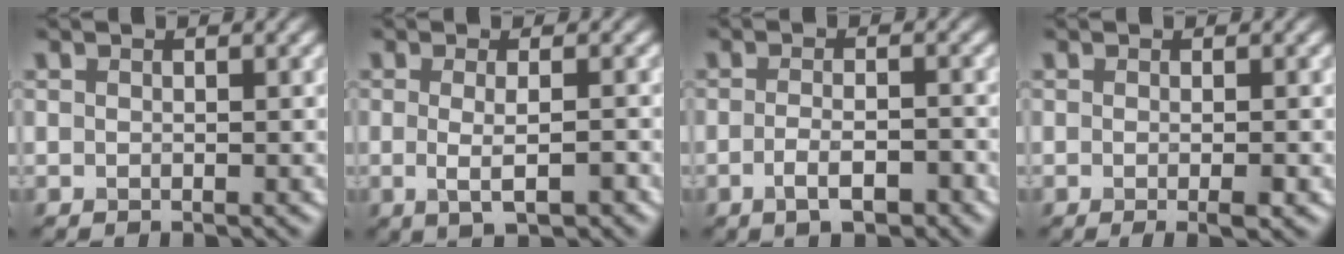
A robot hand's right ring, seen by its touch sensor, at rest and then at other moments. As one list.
[{"total": 2.9, "force": [-0.5, 0.8, 2.8], "torque": [-0.048, -0.010, -0.005]}, {"total": 3.1, "force": [-1.5, 1.0, 2.5], "torque": [-0.047, -0.001, -0.025]}, {"total": 2.2, "force": [-0.6, 0.5, 2.0], "torque": [-0.028, -0.007, -0.009]}]